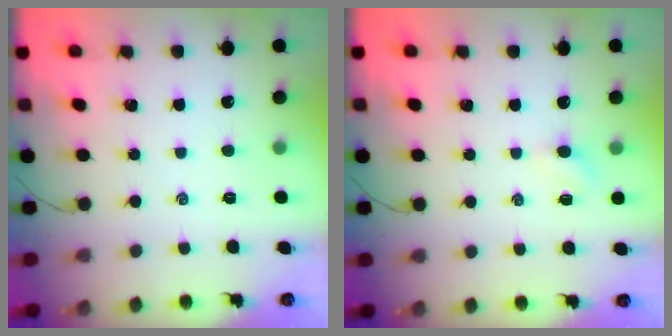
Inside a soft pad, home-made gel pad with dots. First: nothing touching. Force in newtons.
{"total": 2.8, "press": 2.6, "slide": 1.0}